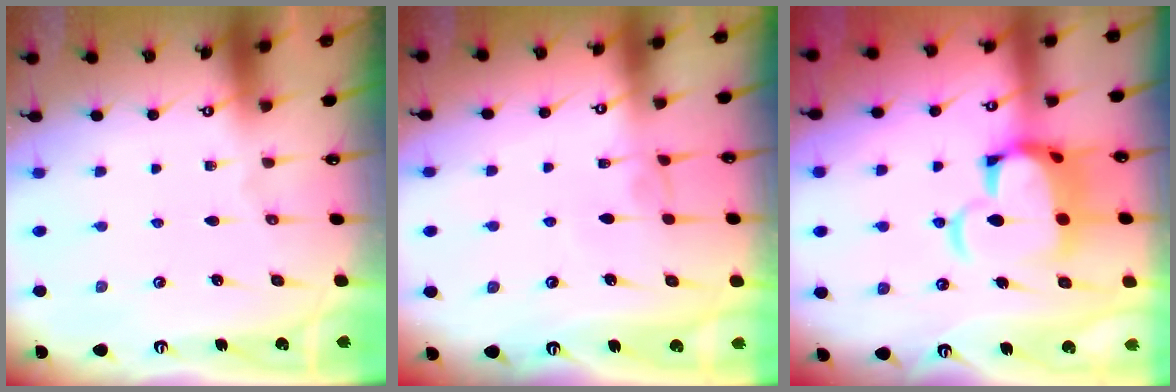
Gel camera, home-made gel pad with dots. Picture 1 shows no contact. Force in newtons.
{"total": 2.1, "press": 2.0, "slide": 0.3}
{"total": 11.1, "press": 10.9, "slide": 1.8}